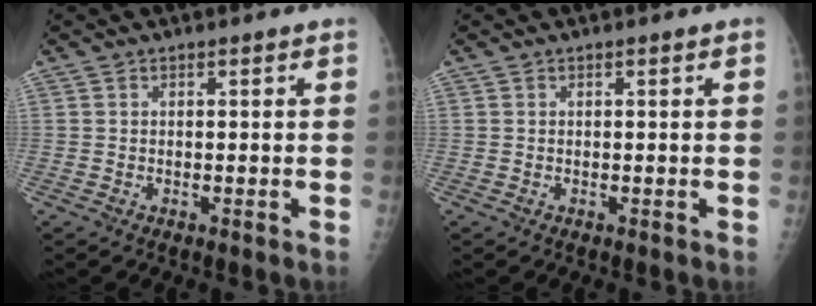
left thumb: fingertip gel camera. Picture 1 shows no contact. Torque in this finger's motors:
{"motor_torque": [0.31, 0.05, 0.22, 0.17, 0.00]}